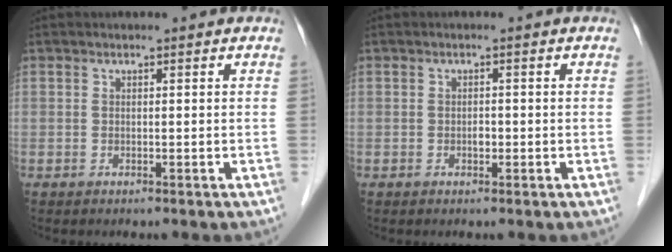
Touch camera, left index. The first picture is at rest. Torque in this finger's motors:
{"motor_torque": [0.03, 0.01, -0.05, 0.00]}